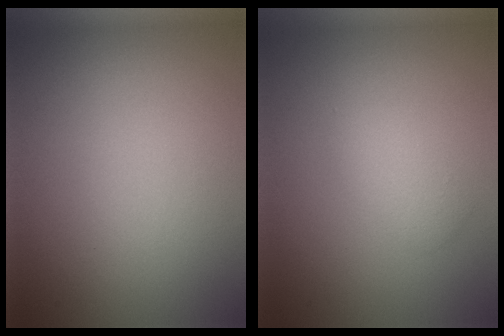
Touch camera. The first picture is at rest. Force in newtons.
{"total": 1.7, "press": 1.7, "slide": 0.1}